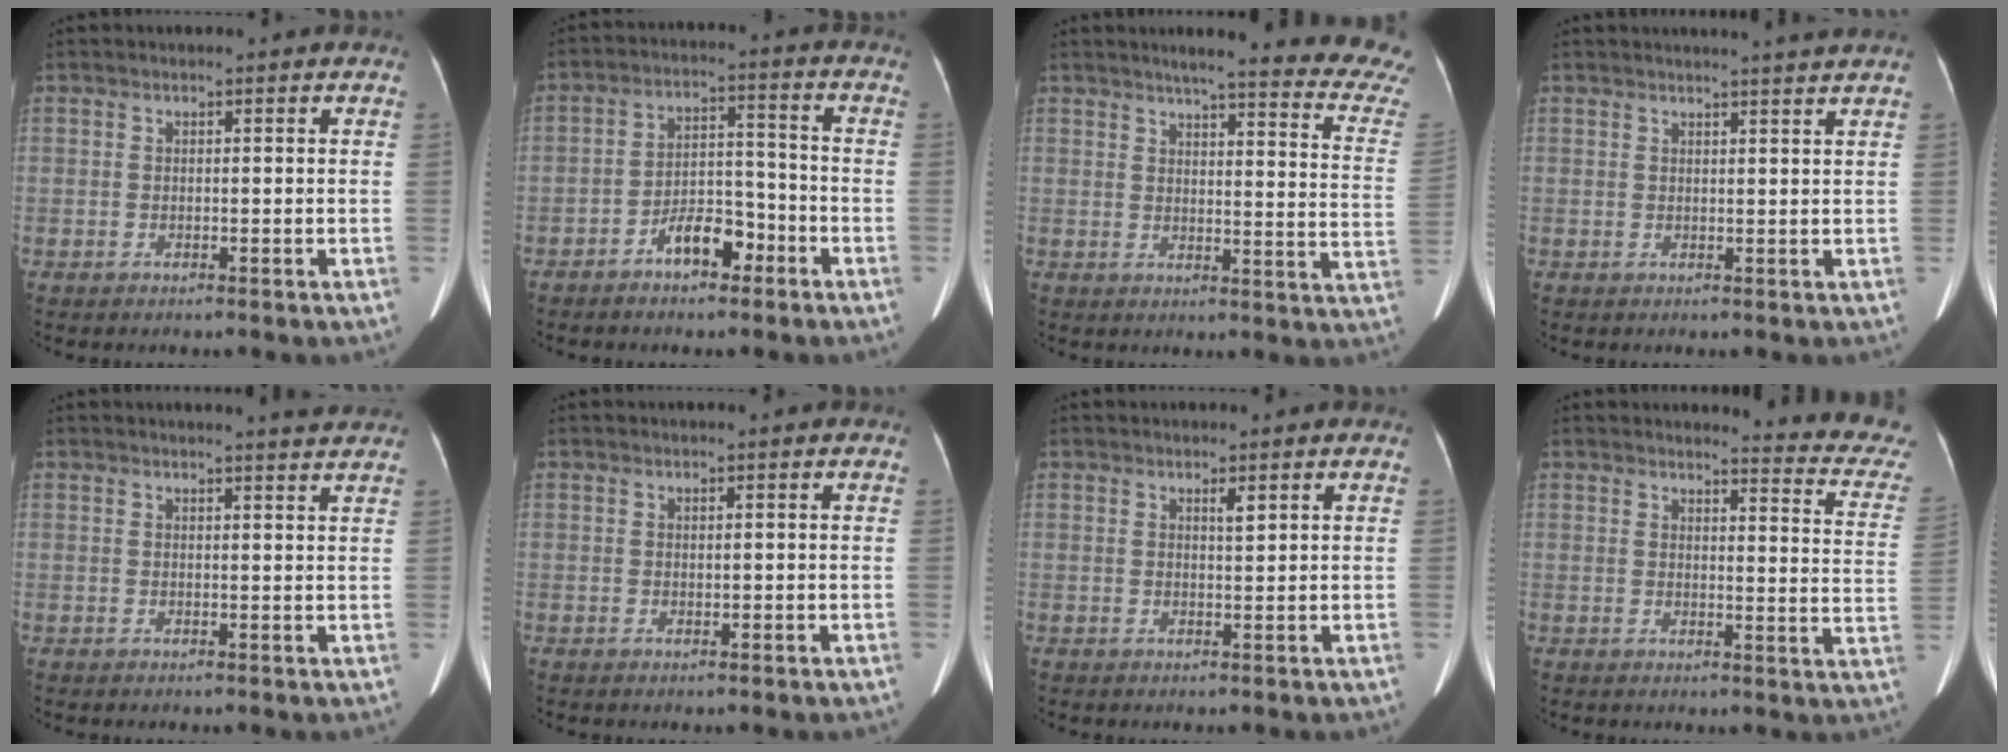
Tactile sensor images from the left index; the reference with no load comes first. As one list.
[{"total": 6.4, "force": [-4.0, 2.8, 4.2], "torque": [-0.076, 0.019, -0.066]}, {"total": 20.7, "force": [18.7, -0.1, 9.1], "torque": [-0.106, -0.082, 0.201]}, {"total": 4.6, "force": [4.2, -1.0, 1.6], "torque": [-0.020, 0.001, 0.040]}, {"total": 3.4, "force": [3.2, -0.3, 0.9], "torque": [-0.017, -0.004, 0.029]}, {"total": 0.5, "force": [0.1, 0.2, 0.5], "torque": [-0.009, -0.002, 0.005]}, {"total": 1.2, "force": [0.7, 0.0, 0.9], "torque": [-0.018, 0.000, 0.014]}, {"total": 12.6, "force": [12.4, 0.5, 2.1], "torque": [-0.005, -0.098, 0.106]}]